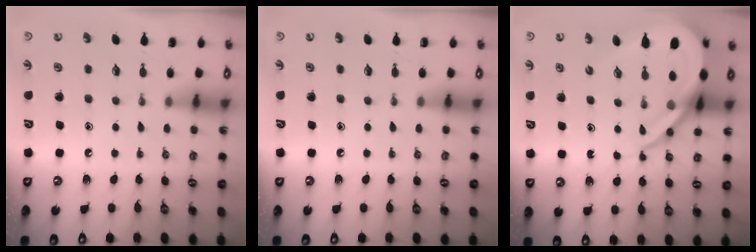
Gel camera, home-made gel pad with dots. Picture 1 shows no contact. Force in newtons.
{"total": 0.0}
{"total": 12.9, "press": 12.8, "slide": 1.5}